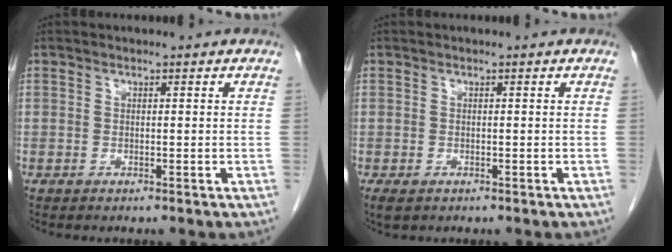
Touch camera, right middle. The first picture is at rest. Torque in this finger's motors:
{"motor_torque": [0.16, 0.09, -0.01, 0.02]}